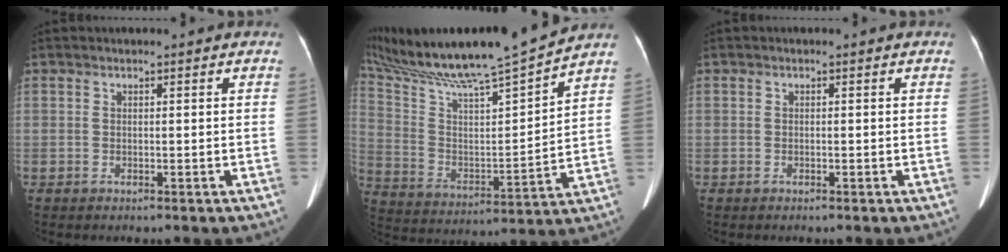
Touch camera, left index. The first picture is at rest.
{"total": 20.6, "force": [18.2, -0.5, 9.6], "torque": [-0.179, -0.016, 0.311]}
{"total": 0.0}